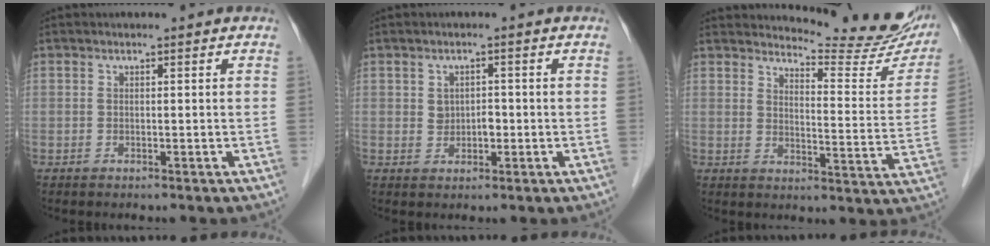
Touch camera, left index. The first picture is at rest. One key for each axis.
{"total": 2.3, "fx": -0.1, "fy": 1.9, "fz": 1.3, "tx": -0.018, "ty": 0.004, "tz": 0.002}
{"total": 16.1, "fx": 15.4, "fy": 2.1, "fz": 4.5, "tx": -0.051, "ty": -0.080, "tz": 0.170}